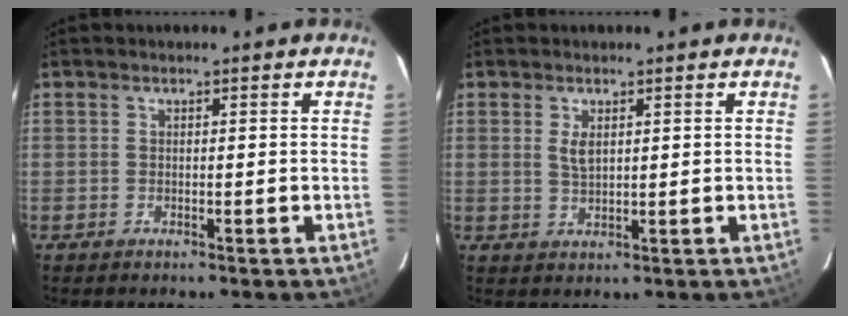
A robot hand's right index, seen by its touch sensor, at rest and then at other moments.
{"total": 2.6, "force": [0.9, 1.2, 2.1], "torque": [-0.040, -0.001, 0.017]}